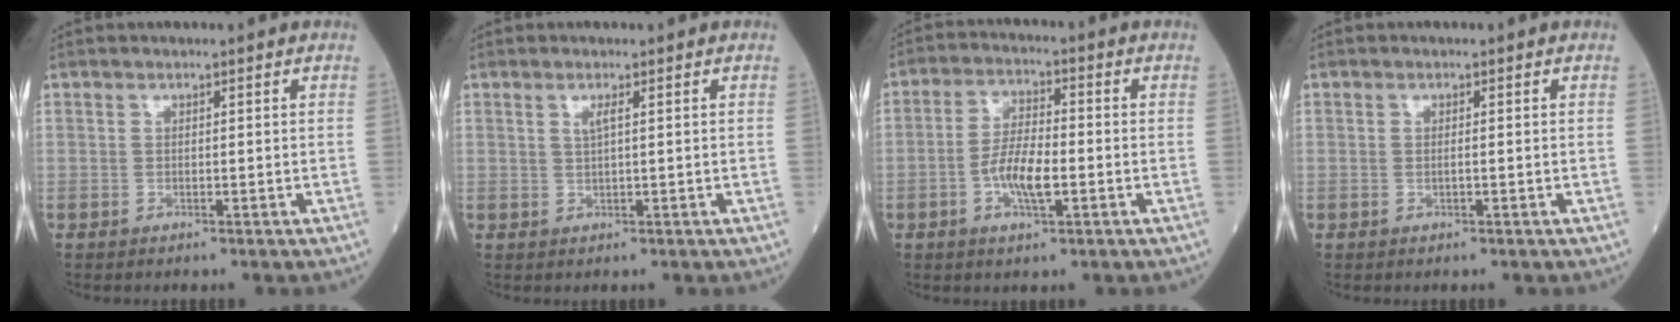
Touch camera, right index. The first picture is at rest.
{"total": 1.2, "force": [0.5, -0.1, 1.1], "torque": [-0.030, -0.001, 0.009]}
{"total": 6.7, "force": [-1.9, 1.8, 6.2], "torque": [-0.129, 0.002, -0.037]}
{"total": 0.5, "force": [-0.1, 0.0, 0.5], "torque": [-0.016, -0.001, -0.001]}